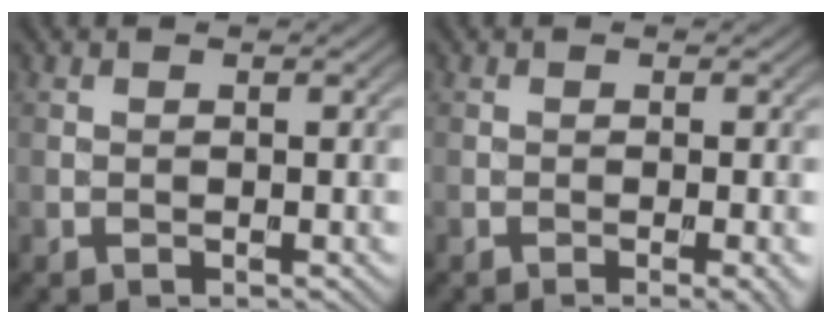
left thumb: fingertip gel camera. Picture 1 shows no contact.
{"total": 2.2, "force": [-0.8, 0.3, 2.0], "torque": [-0.027, 0.002, -0.016]}